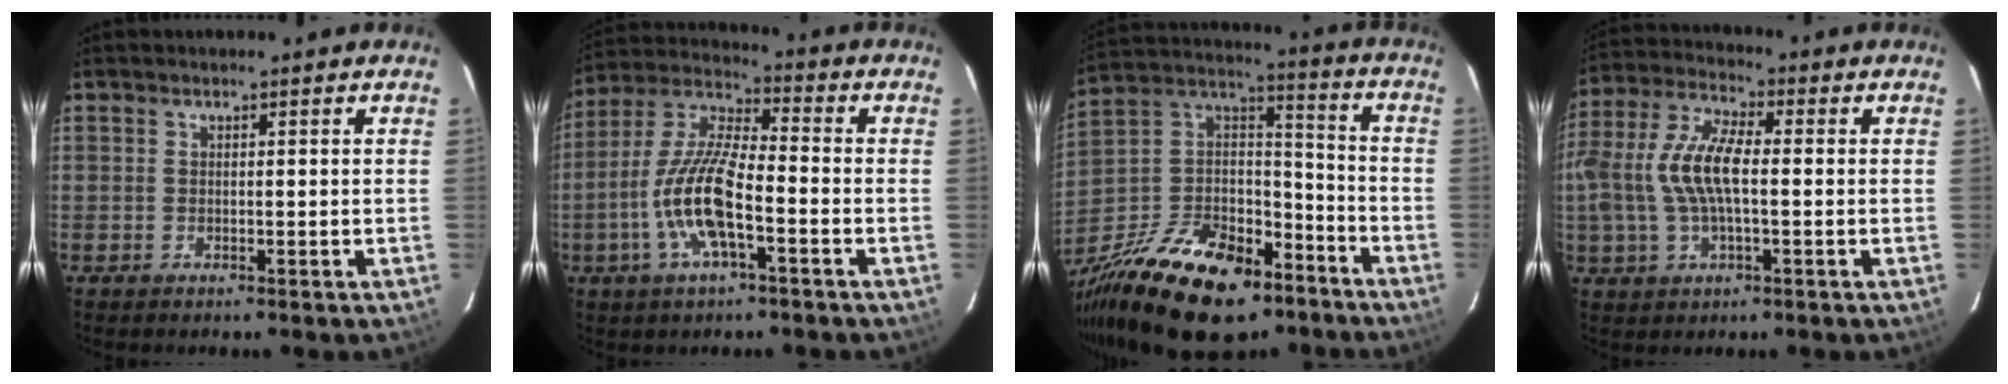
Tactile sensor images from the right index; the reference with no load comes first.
{"total": 13.2, "force": [-4.6, 3.7, 11.8], "torque": [-0.249, -0.001, -0.093]}
{"total": 28.4, "force": [-18.3, 14.4, 16.2], "torque": [-0.338, 0.012, -0.287]}
{"total": 12.0, "force": [-0.6, 5.1, 10.8], "torque": [-0.231, 0.012, -0.013]}